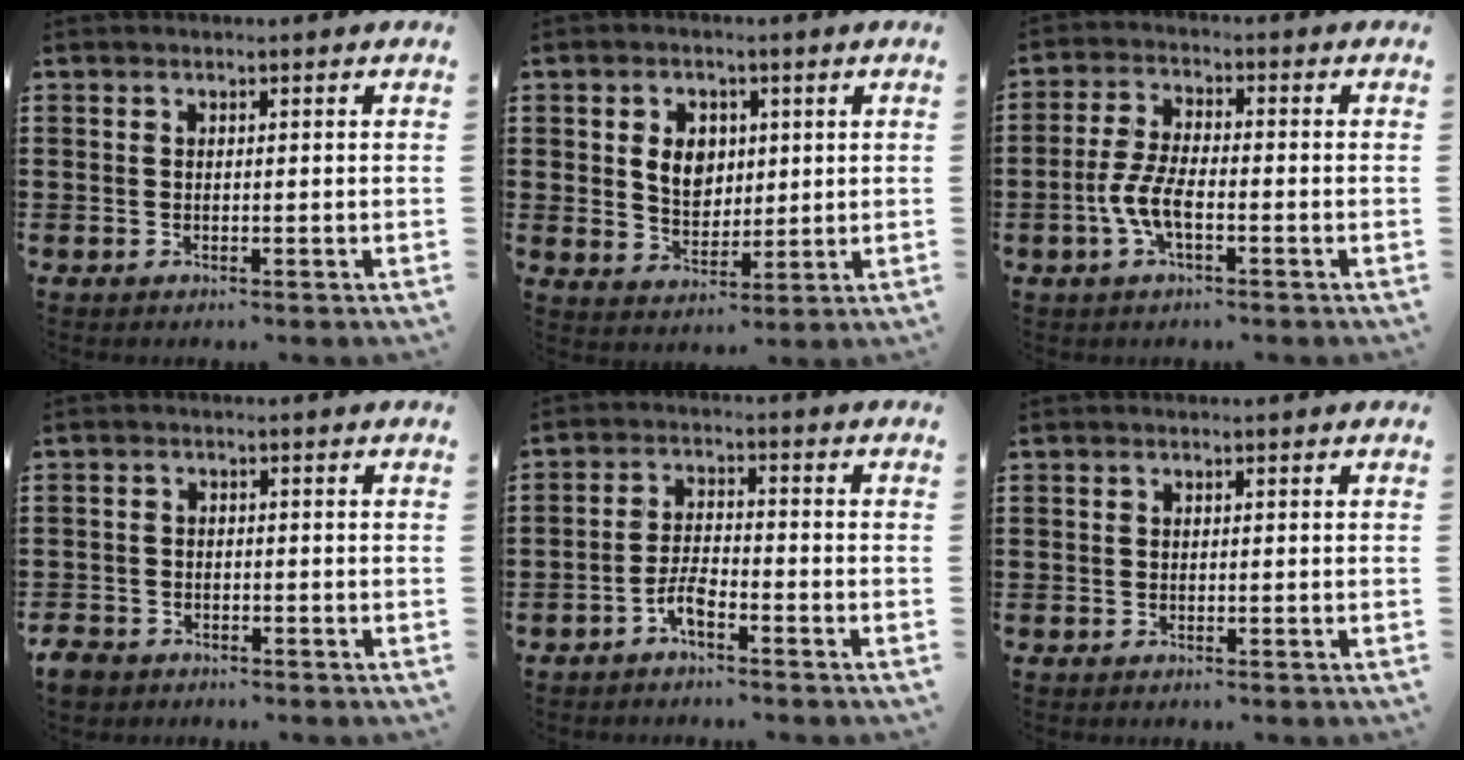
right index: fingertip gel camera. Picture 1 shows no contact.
{"total": 5.7, "force": [1.2, 4.3, 3.4], "torque": [-0.066, 0.007, 0.015]}
{"total": 5.8, "force": [-2.0, 2.1, 5.0], "torque": [-0.119, -0.006, -0.044]}
{"total": 2.2, "force": [-2.0, 0.9, 0.3], "torque": [-0.017, -0.001, -0.045]}
{"total": 3.9, "force": [-2.8, 1.0, 2.5], "torque": [-0.067, 0.002, -0.060]}
{"total": 0.0}